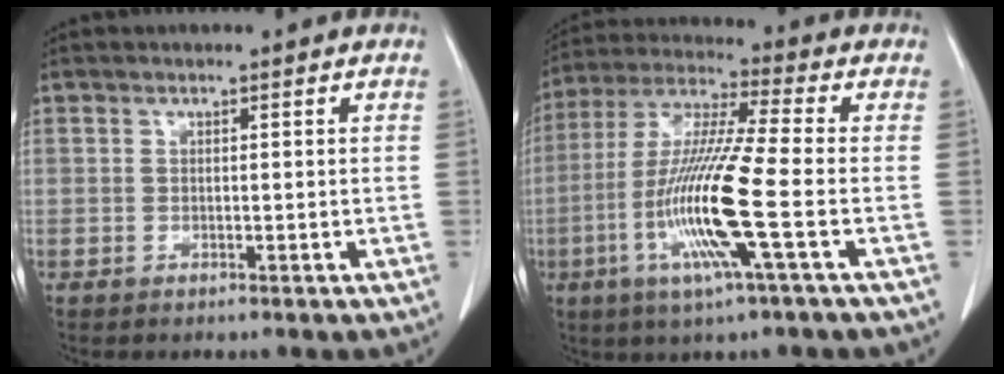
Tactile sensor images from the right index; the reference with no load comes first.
{"total": 14.7, "force": [-4.1, -0.6, 14.1], "torque": [-0.292, -0.016, -0.088]}